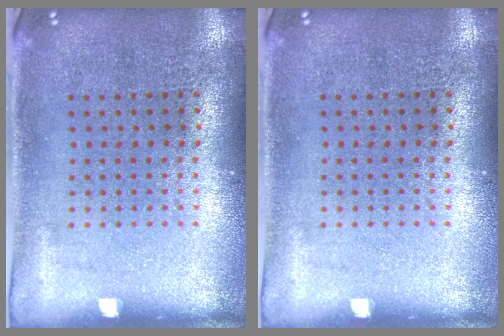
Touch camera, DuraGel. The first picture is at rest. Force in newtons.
{"total": 0.0}